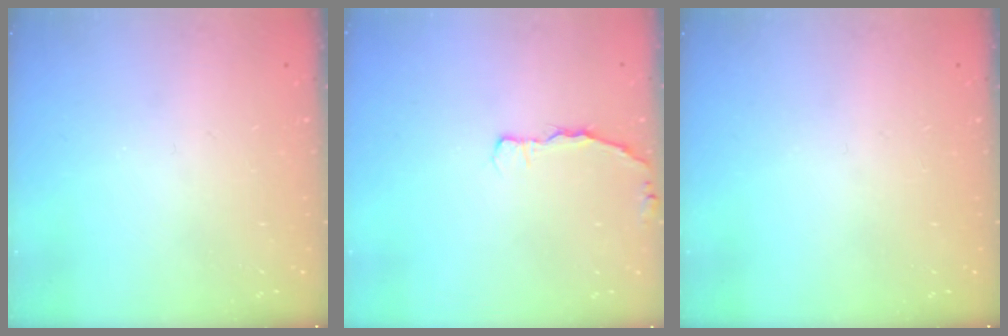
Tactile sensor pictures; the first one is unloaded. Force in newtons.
{"total": 3.7, "press": 3.7, "slide": 0.6}
{"total": 0.0}